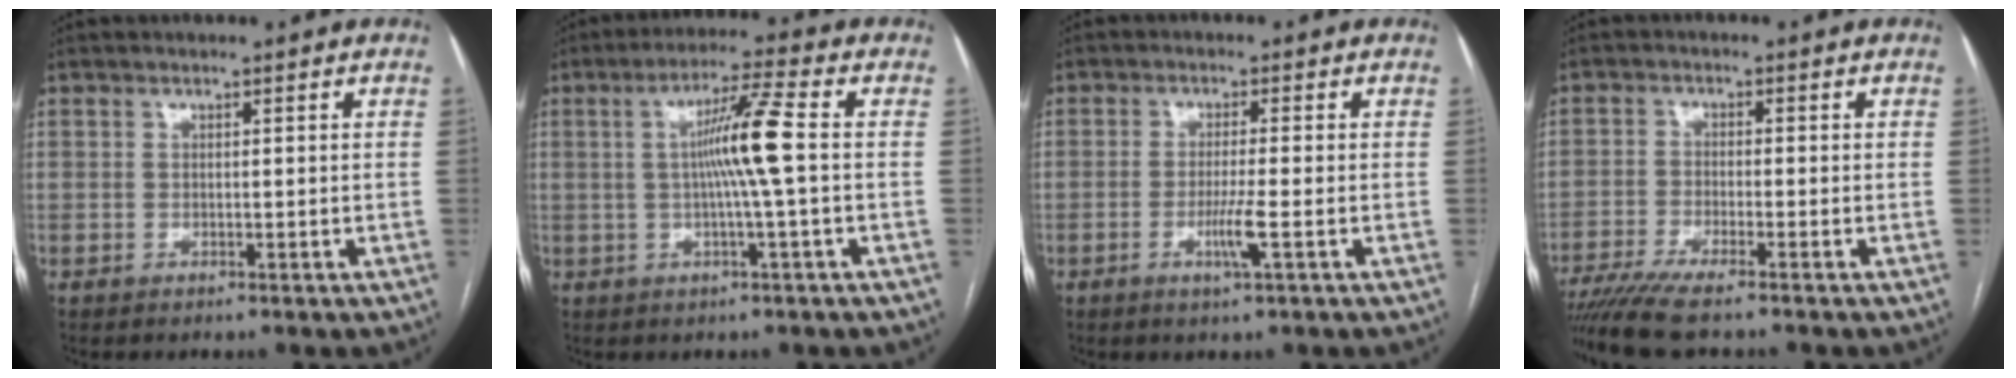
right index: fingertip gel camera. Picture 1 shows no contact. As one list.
[{"total": 8.1, "force": [0.2, -1.0, 8.1], "torque": [-0.145, 0.006, 0.003]}, {"total": 3.9, "force": [-1.3, -0.4, 3.6], "torque": [-0.072, -0.009, -0.025]}, {"total": 8.3, "force": [-6.7, -0.2, 4.9], "torque": [-0.081, -0.020, -0.113]}]